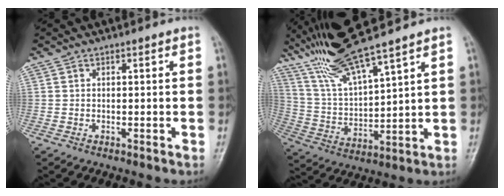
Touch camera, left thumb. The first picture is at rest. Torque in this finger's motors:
{"motor_torque": [2.52, 0.38, 1.49, -1.28, 0.56]}